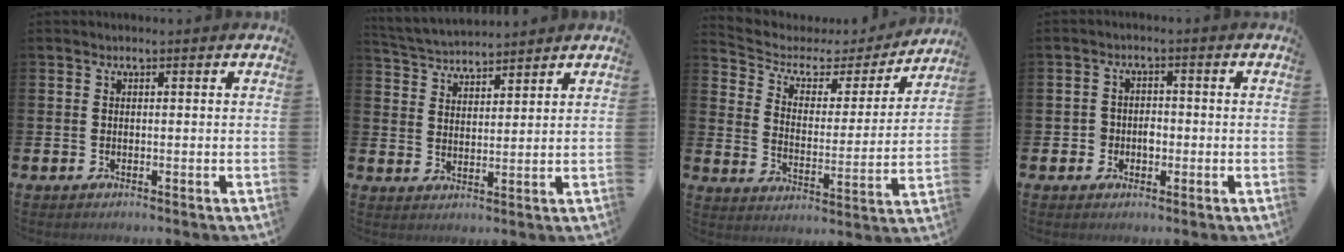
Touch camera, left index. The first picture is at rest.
{"total": 4.0, "force": [3.9, 0.7, 0.0], "torque": [-0.021, -0.023, 0.071]}
{"total": 4.6, "force": [3.5, 2.6, 1.5], "torque": [-0.058, -0.027, 0.049]}
{"total": 2.4, "force": [-0.9, 2.1, 0.7], "torque": [-0.009, 0.001, -0.025]}